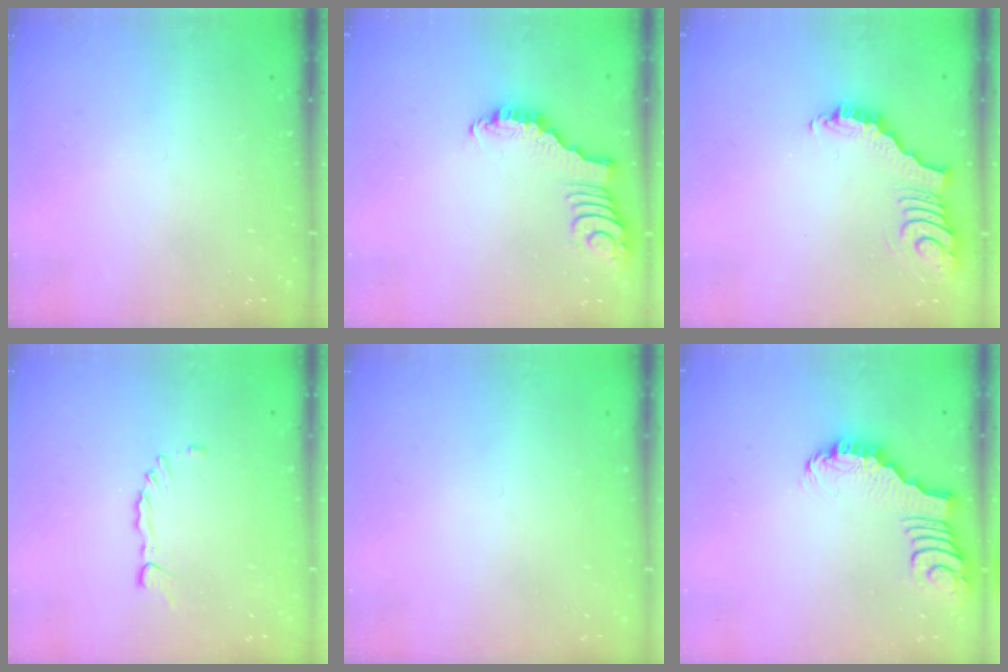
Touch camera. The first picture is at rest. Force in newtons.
{"total": 2.8, "press": 2.8, "slide": 0.4}
{"total": 4.0, "press": 3.9, "slide": 0.7}
{"total": 2.2, "press": 2.2, "slide": 0.3}
{"total": 0.0}
{"total": 2.2, "press": 2.2, "slide": 0.4}